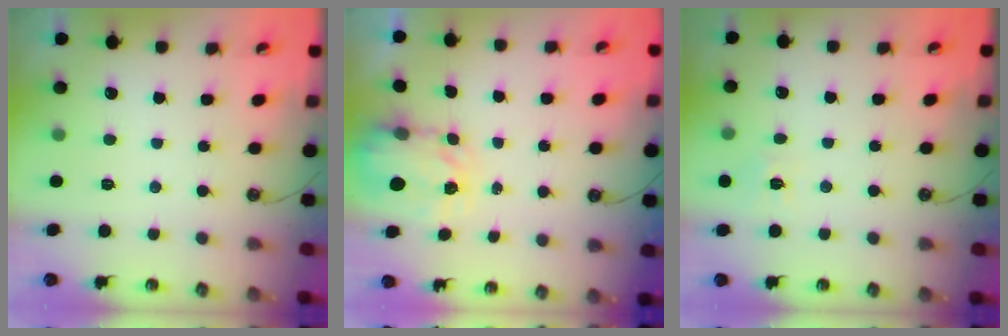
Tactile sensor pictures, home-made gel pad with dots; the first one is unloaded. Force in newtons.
{"total": 3.3, "press": 3.3, "slide": 0.4}
{"total": 7.0, "press": 7.0, "slide": 0.7}